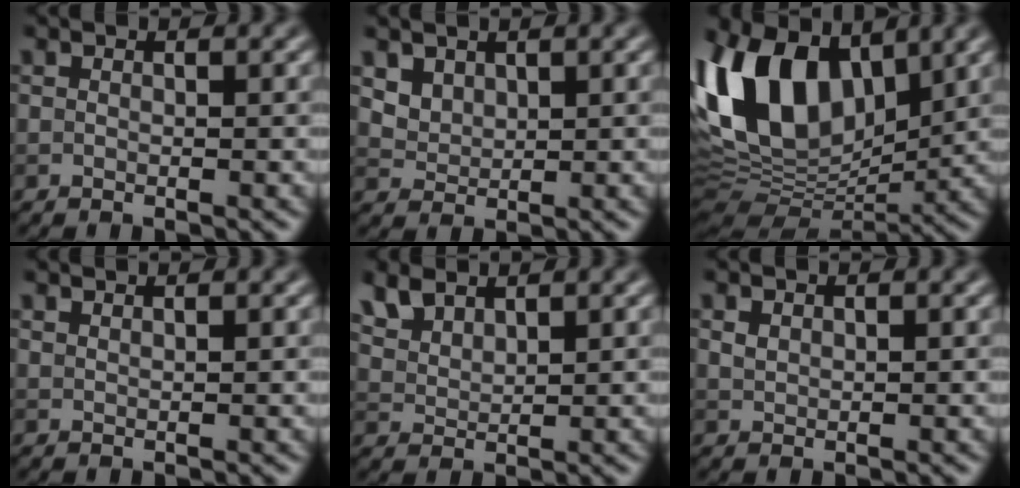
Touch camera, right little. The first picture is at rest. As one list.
[{"total": 2.8, "force": [1.8, 1.9, 1.1], "torque": [-0.032, -0.010, 0.058]}, {"total": 15.2, "force": [5.1, 8.9, 11.2], "torque": [-0.239, 0.018, 0.081]}, {"total": 1.1, "force": [1.0, 0.2, 0.4], "torque": [0.000, -0.005, 0.010]}, {"total": 3.7, "force": [2.8, 1.9, 1.6], "torque": [-0.049, 0.003, 0.068]}, {"total": 0.9, "force": [0.5, 0.5, 0.4], "torque": [-0.012, -0.001, 0.014]}]